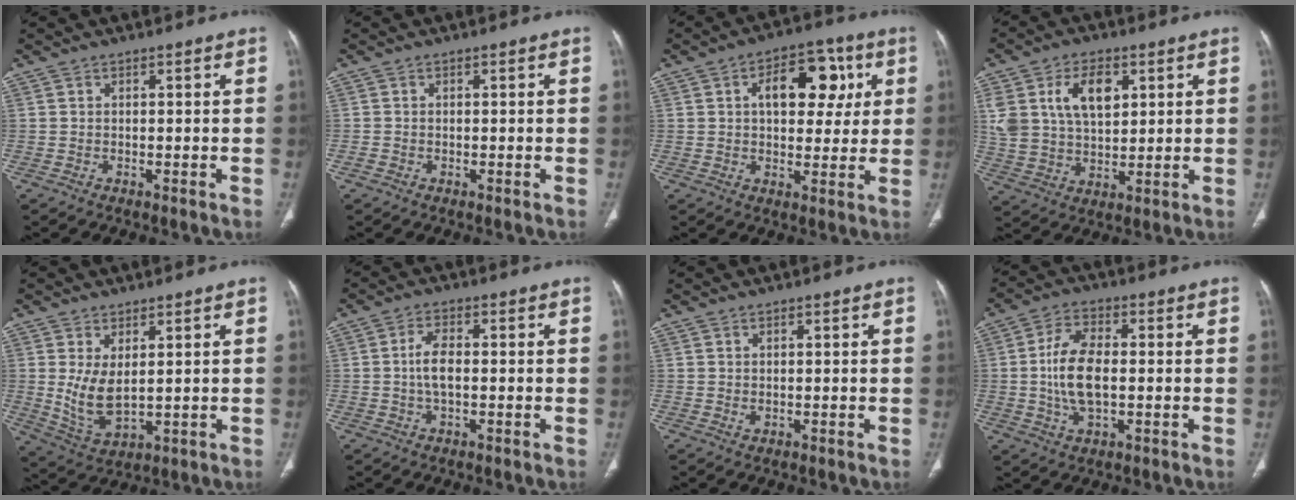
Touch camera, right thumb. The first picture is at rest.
{"total": 0.7, "force": [-0.3, 0.6, 0.2], "torque": [-0.003, 0.002, -0.005]}
{"total": 13.1, "force": [3.7, 7.8, 9.9], "torque": [-0.096, 0.009, 0.050]}
{"total": 12.9, "force": [4.6, 8.0, 9.0], "torque": [-0.152, -0.007, 0.095]}
{"total": 7.5, "force": [1.3, 3.9, 6.3], "torque": [-0.121, -0.018, 0.044]}
{"total": 4.6, "force": [-0.2, 2.1, 4.0], "torque": [-0.083, 0.009, -0.008]}
{"total": 0.9, "force": [0.3, 0.6, 0.7], "torque": [-0.012, -0.004, 0.010]}
{"total": 10.1, "force": [-0.3, 5.3, 8.6], "torque": [-0.165, 0.006, -0.008]}